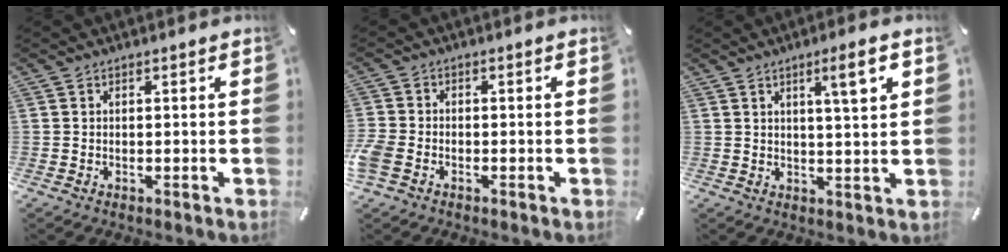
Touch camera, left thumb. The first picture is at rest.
{"total": 3.7, "force": [-1.9, 2.6, 1.8], "torque": [-0.046, 0.005, -0.039]}
{"total": 6.9, "force": [3.2, 0.8, 6.0], "torque": [-0.099, -0.008, 0.047]}